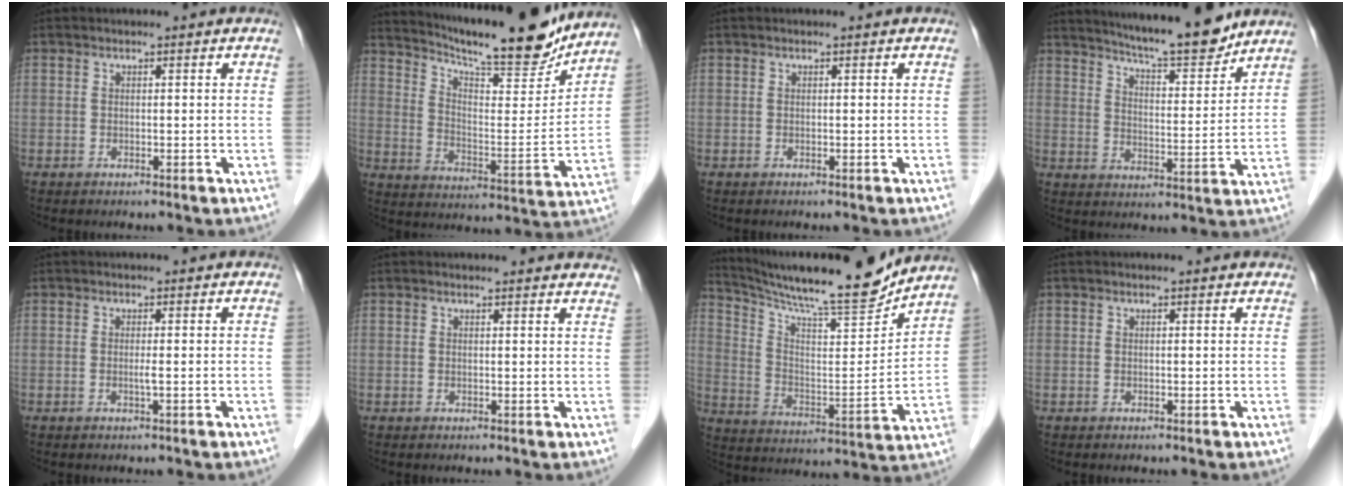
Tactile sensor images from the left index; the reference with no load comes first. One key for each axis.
{"total": 20.1, "fx": 18.0, "fy": 2.0, "fz": 8.5, "tx": -0.144, "ty": -0.030, "tz": 0.263}
{"total": 0.0}
{"total": 12.8, "fx": 11.7, "fy": 0.6, "fz": 5.3, "tx": -0.083, "ty": -0.008, "tz": 0.174}
{"total": 0.7, "fx": 0.0, "fy": -0.2, "fz": 0.6, "tx": -0.012, "ty": -0.002, "tz": -0.001}
{"total": 8.9, "fx": 8.6, "fy": 1.3, "fz": 2.0, "tx": -0.004, "ty": 0.005, "tz": 0.073}
{"total": 18.6, "fx": 17.2, "fy": 0.5, "fz": 7.1, "tx": -0.132, "ty": -0.036, "tz": 0.272}
{"total": 1.9, "fx": 1.8, "fy": 0.2, "fz": 0.5, "tx": -0.016, "ty": 0.011, "tz": 0.018}